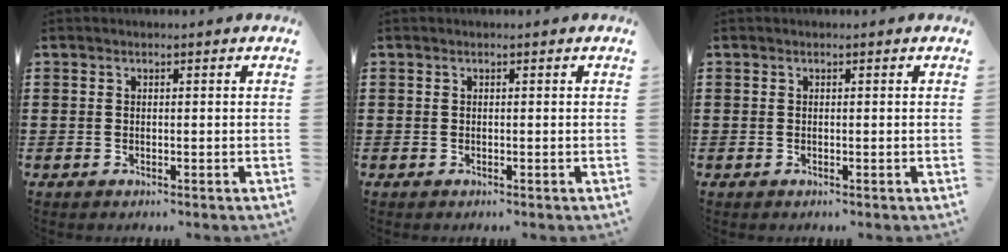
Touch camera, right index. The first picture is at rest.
{"total": 0.0}
{"total": 0.0}